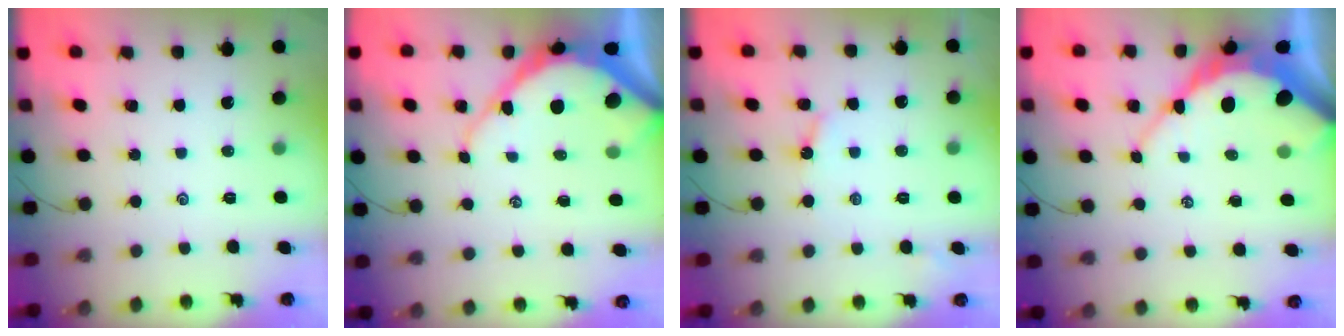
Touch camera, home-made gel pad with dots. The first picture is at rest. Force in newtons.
{"total": 10.2, "press": 10.1, "slide": 1.1}
{"total": 3.3, "press": 3.3, "slide": 0.4}
{"total": 12.5, "press": 12.5, "slide": 1.1}